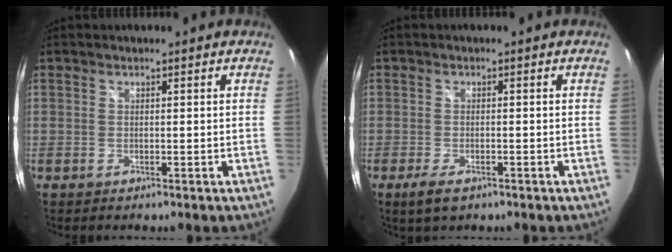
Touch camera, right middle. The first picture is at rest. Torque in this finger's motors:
{"motor_torque": [0.78, -0.81, 0.03, 0.05]}